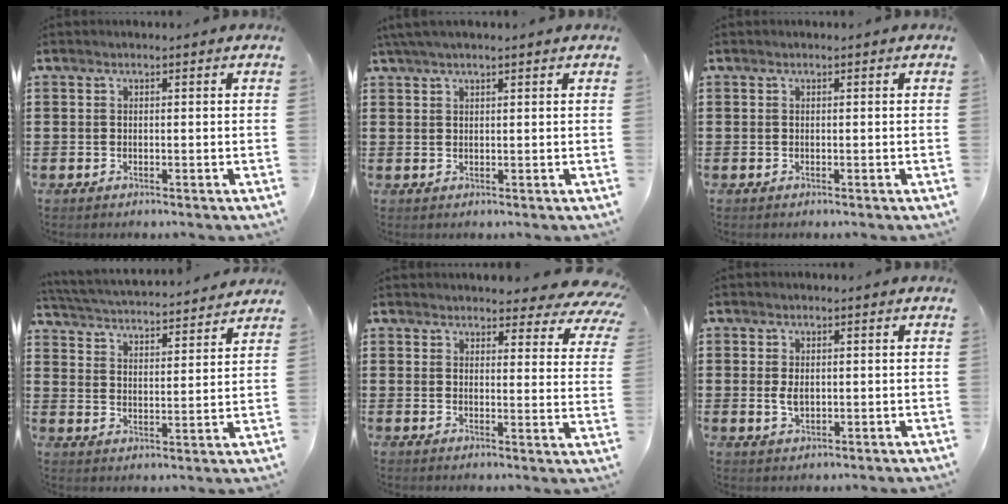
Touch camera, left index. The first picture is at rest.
{"total": 2.1, "force": [1.6, 0.1, 1.3], "torque": [-0.026, 0.002, 0.030]}
{"total": 0.0}
{"total": 3.8, "force": [3.8, -0.3, 0.4], "torque": [-0.030, -0.032, 0.060]}
{"total": 4.6, "force": [4.3, 0.9, 1.5], "torque": [-0.029, -0.022, 0.075]}
{"total": 2.5, "force": [0.2, 1.5, 2.1], "torque": [-0.050, 0.002, 0.002]}